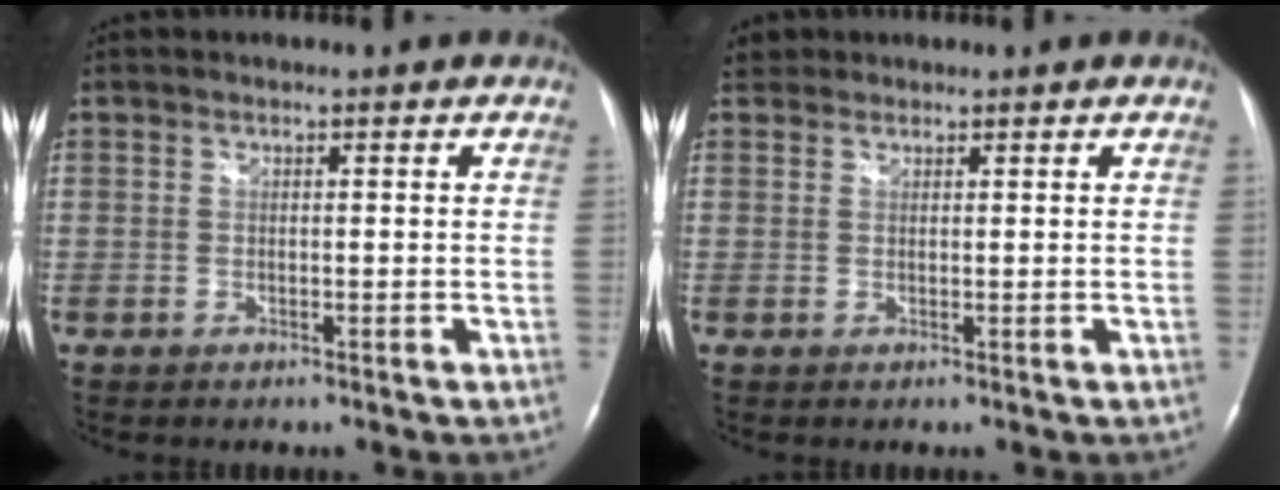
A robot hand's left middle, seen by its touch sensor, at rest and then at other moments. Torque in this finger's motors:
{"motor_torque": [-0.01, 0.02, -0.05, 0.00]}